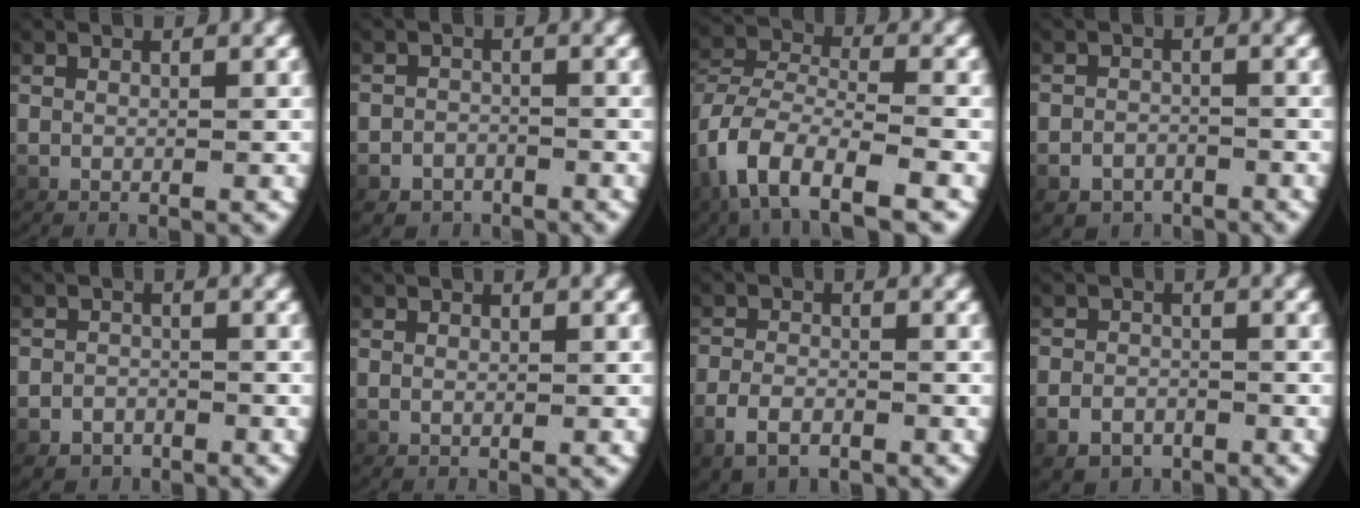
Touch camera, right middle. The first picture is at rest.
{"total": 2.9, "force": [-2.3, 1.9, 0.0], "torque": [0.005, -0.008, -0.038]}
{"total": 4.9, "force": [-2.8, 1.9, 3.6], "torque": [-0.083, -0.014, -0.040]}
{"total": 3.6, "force": [-2.7, 2.4, 0.3], "torque": [0.003, -0.010, -0.044]}
{"total": 2.5, "force": [-1.9, 1.6, -0.1], "torque": [0.004, -0.007, -0.032]}
{"total": 0.0}
{"total": 2.5, "force": [-1.8, 1.1, 1.3], "torque": [-0.027, -0.004, -0.026]}
{"total": 3.1, "force": [-2.2, 2.1, 0.5], "torque": [-0.005, -0.009, -0.035]}